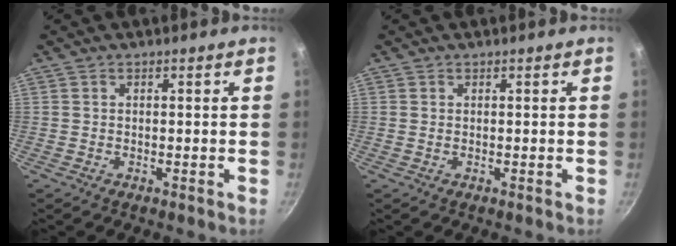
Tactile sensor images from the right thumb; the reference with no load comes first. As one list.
[{"total": 0.0}]